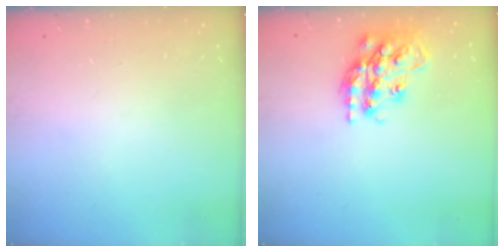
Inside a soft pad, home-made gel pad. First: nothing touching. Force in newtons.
{"total": 19.3, "press": 19.3, "slide": 1.4}